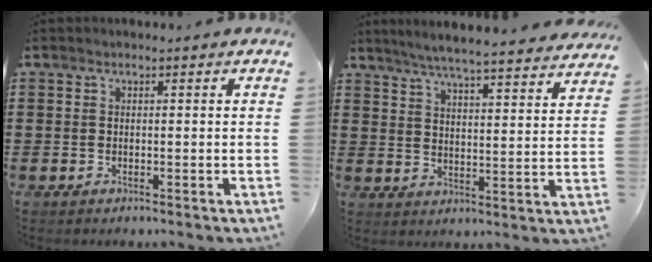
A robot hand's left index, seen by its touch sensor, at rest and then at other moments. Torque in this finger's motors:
{"motor_torque": [2.14, 0.00, 0.26, 0.13]}